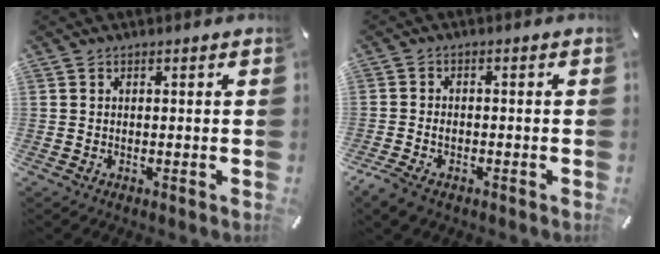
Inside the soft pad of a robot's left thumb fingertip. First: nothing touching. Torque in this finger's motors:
{"motor_torque": [0.29, 0.51, 0.31, 0.22, 0.11]}